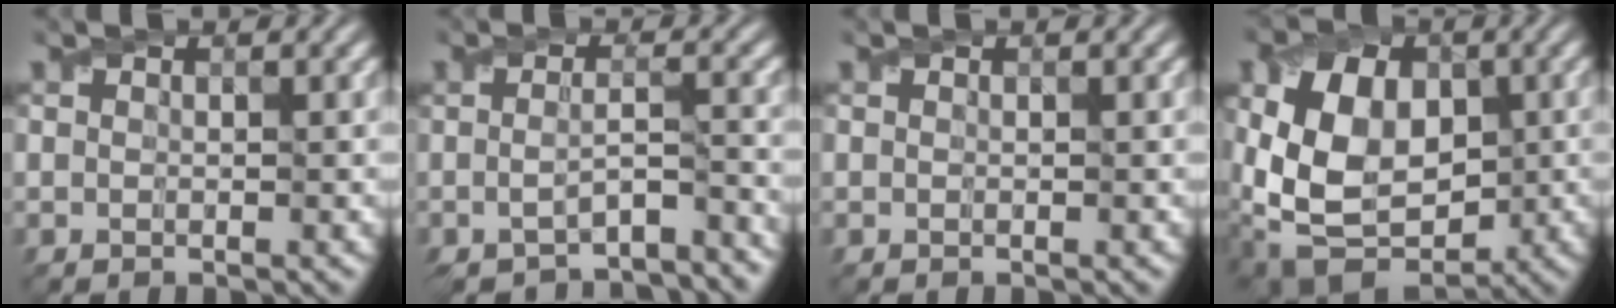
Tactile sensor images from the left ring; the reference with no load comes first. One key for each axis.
{"total": 4.8, "fx": -3.7, "fy": 0.9, "fz": 3.0, "tx": -0.053, "ty": -0.015, "tz": -0.055}
{"total": 0.0}
{"total": 12.0, "fx": -0.7, "fy": 8.6, "fz": 8.4, "tx": -0.161, "ty": -0.007, "tz": -0.015}